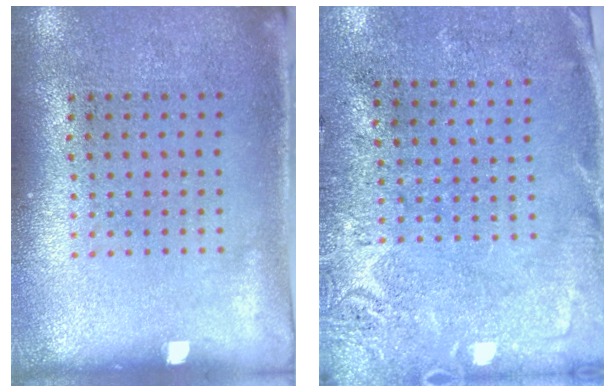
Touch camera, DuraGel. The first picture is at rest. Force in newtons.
{"total": 2.6, "press": 2.2, "slide": 1.4}